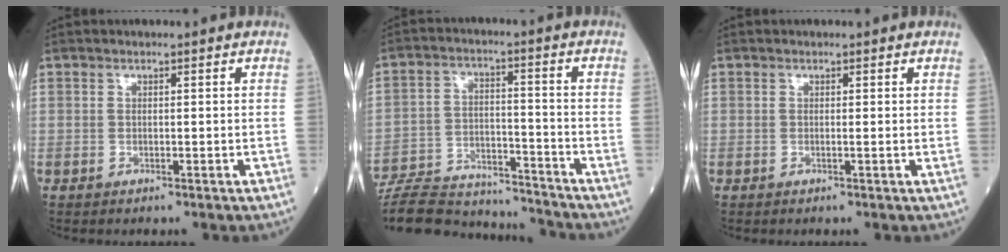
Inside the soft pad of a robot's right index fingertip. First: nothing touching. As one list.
[{"total": 19.0, "force": [-18.1, 3.1, 4.7], "torque": [-0.109, 0.004, -0.279]}, {"total": 0.0}]